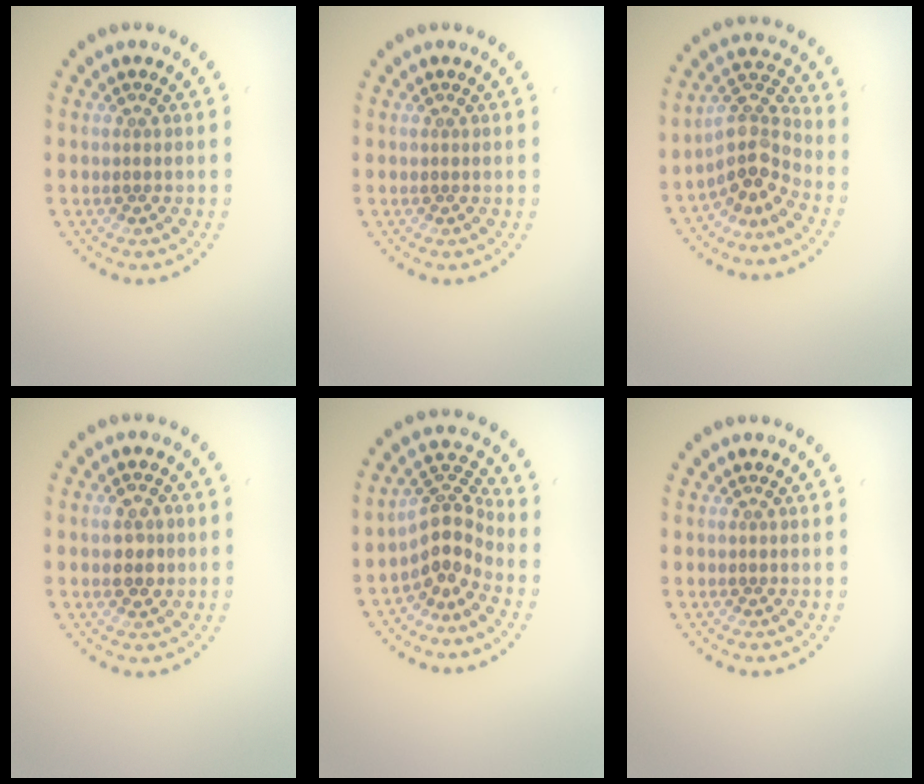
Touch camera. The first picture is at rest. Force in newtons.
{"total": 0.0}
{"total": 4.0, "press": 2.8, "slide": 2.8}
{"total": 2.3, "press": 2.3, "slide": 0.1}
{"total": 3.7, "press": 2.7, "slide": 2.5}
{"total": 0.0}